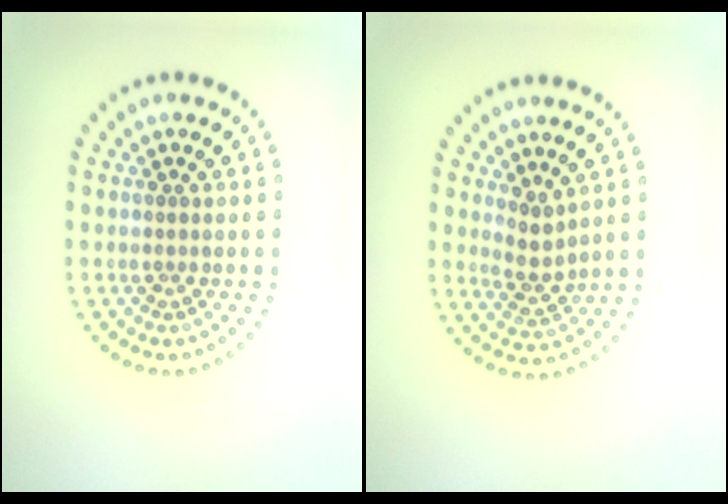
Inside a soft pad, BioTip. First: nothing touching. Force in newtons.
{"total": 2.0, "press": 1.5, "slide": 1.4}